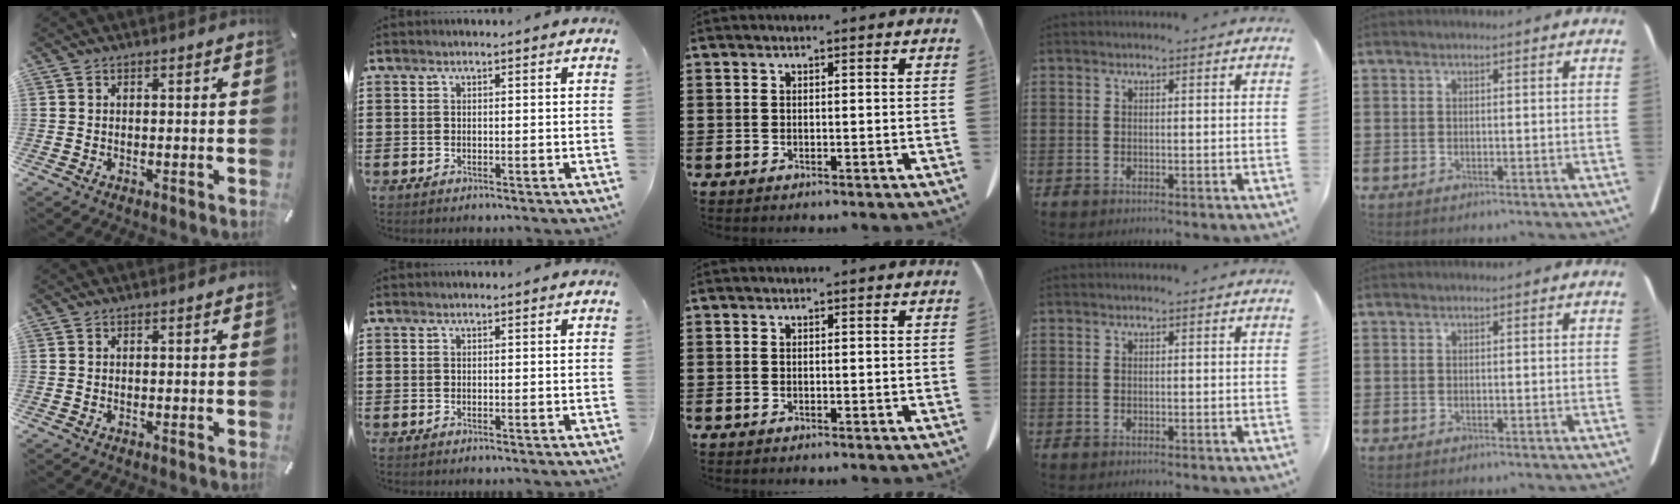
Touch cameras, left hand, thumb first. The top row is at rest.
{}